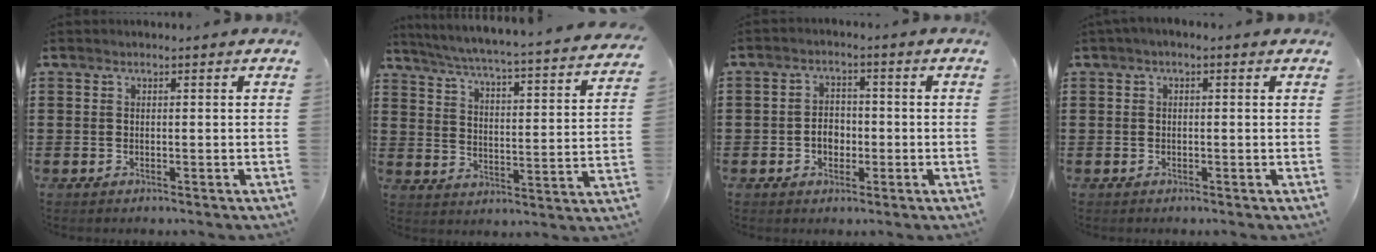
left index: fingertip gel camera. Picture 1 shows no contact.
{"total": 4.3, "force": [3.9, -0.7, 1.7], "torque": [-0.054, -0.043, 0.056]}
{"total": 3.2, "force": [-0.9, 2.4, 1.9], "torque": [-0.041, 0.005, -0.020]}
{"total": 0.8, "force": [-0.5, 0.2, 0.6], "torque": [-0.011, -0.001, -0.009]}